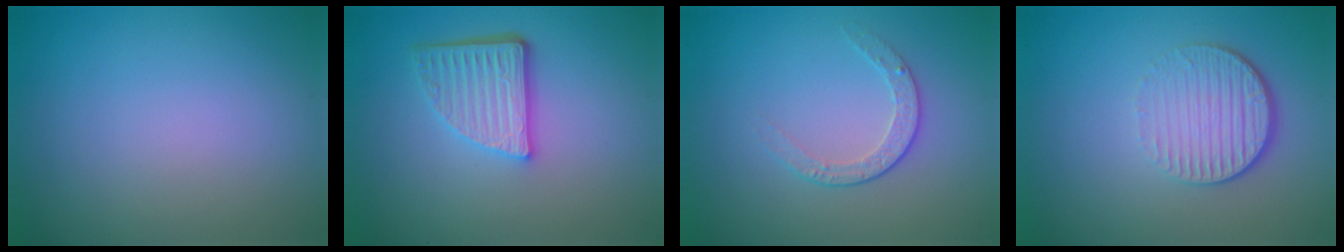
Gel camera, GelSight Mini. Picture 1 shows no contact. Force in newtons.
{"total": 4.9, "press": 3.5, "slide": 3.4}
{"total": 2.1, "press": 1.4, "slide": 1.5}
{"total": 4.3, "press": 2.9, "slide": 3.2}